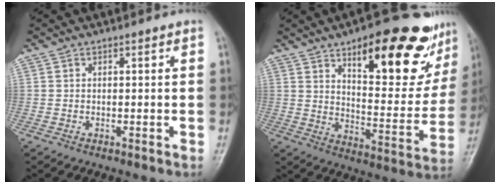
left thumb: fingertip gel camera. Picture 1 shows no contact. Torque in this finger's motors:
{"motor_torque": [2.40, 1.61, 1.47, -1.30, 0.07]}